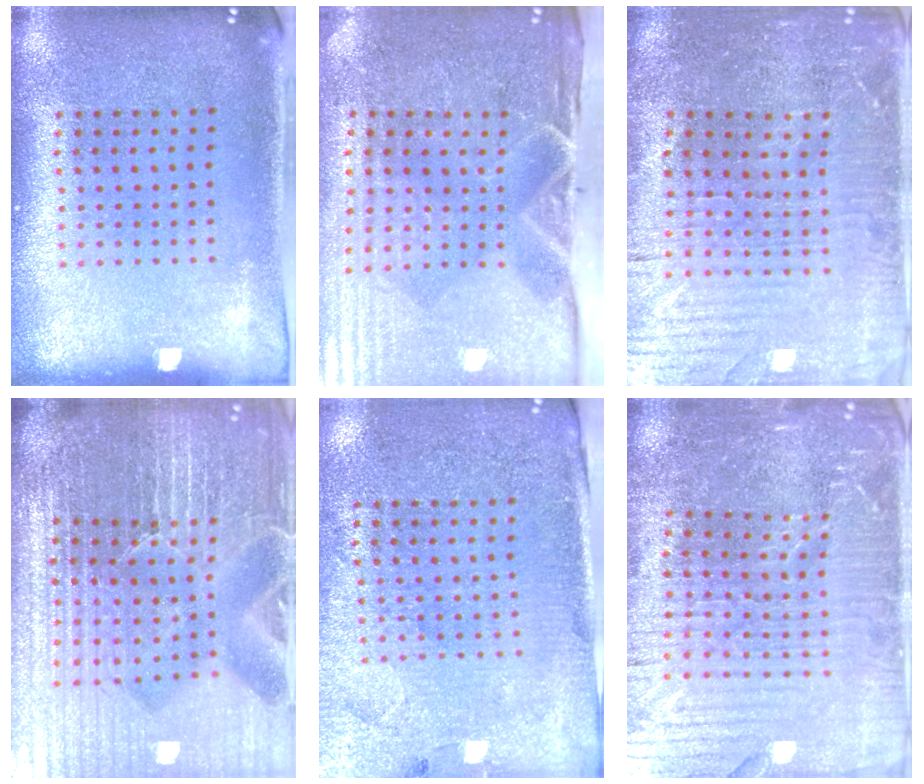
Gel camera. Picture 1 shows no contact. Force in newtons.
{"total": 4.8, "press": 4.1, "slide": 2.5}
{"total": 2.2, "press": 2.2, "slide": 0.5}
{"total": 7.0, "press": 6.2, "slide": 3.4}
{"total": 3.0, "press": 2.8, "slide": 0.9}
{"total": 4.4, "press": 4.2, "slide": 1.3}